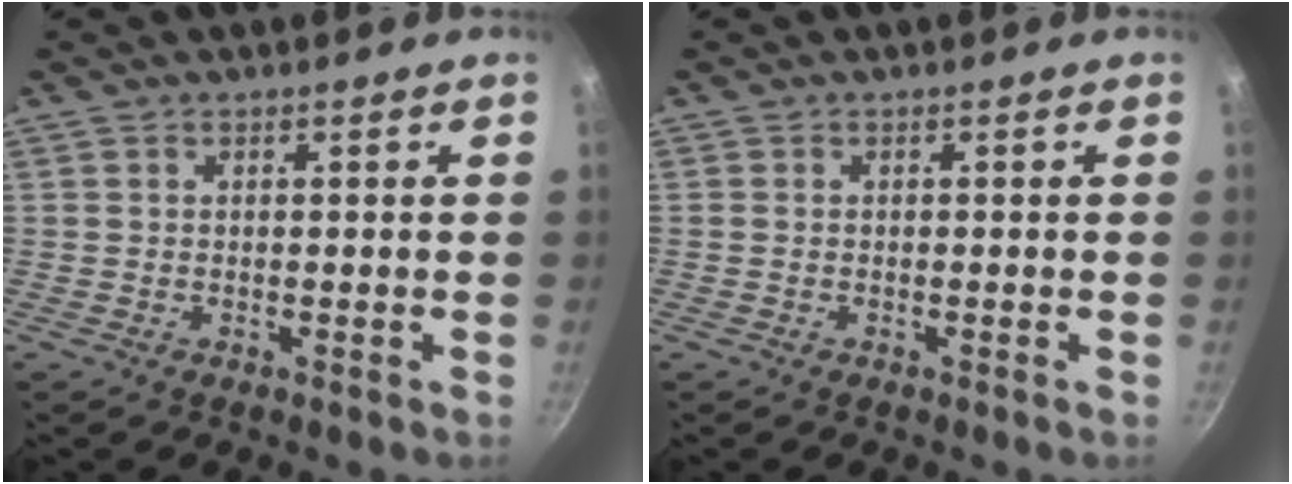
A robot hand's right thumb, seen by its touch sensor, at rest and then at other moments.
{"total": 0.0}